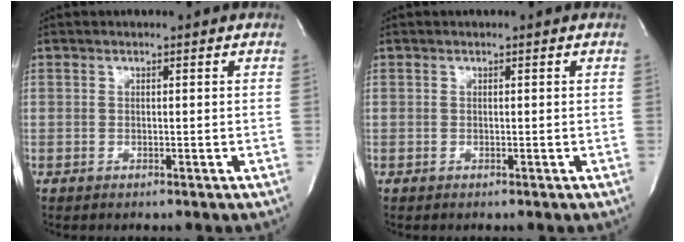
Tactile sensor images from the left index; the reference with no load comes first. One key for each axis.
{"total": 0.0}